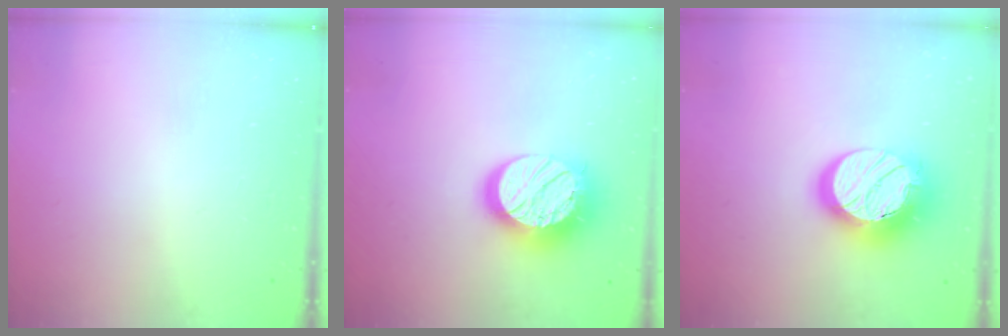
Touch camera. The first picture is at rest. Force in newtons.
{"total": 16.5, "press": 16.5, "slide": 1.0}
{"total": 18.5, "press": 18.5, "slide": 1.3}